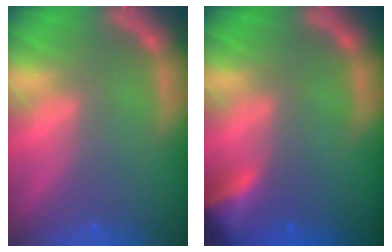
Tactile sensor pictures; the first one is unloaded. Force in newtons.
{"total": 3.9}